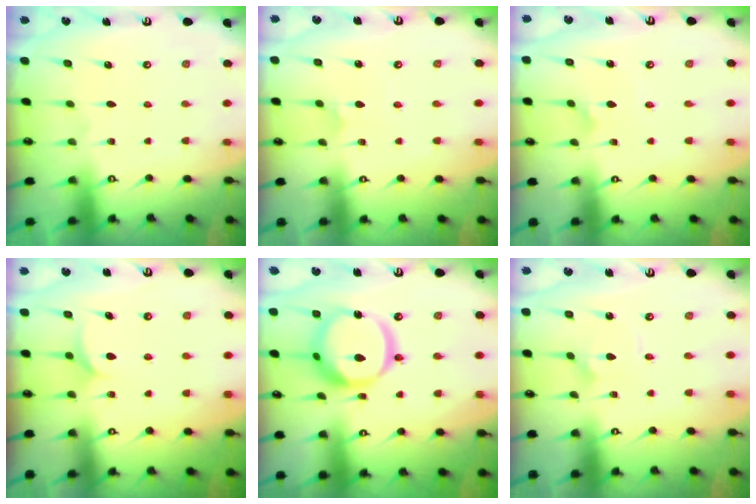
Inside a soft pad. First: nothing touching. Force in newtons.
{"total": 2.3, "press": 2.3, "slide": 0.2}
{"total": 2.3, "press": 2.3, "slide": 0.2}
{"total": 4.6, "press": 4.6, "slide": 0.1}
{"total": 16.9, "press": 16.8, "slide": 1.8}
{"total": 2.8, "press": 2.8, "slide": 0.2}